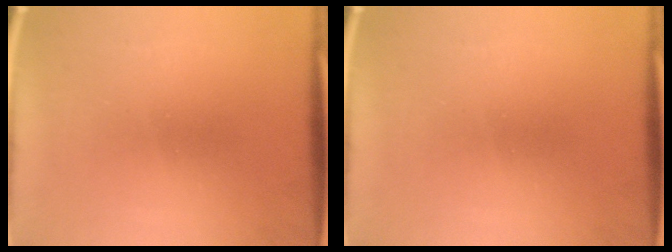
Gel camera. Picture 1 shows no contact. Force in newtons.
{"total": 0.0}